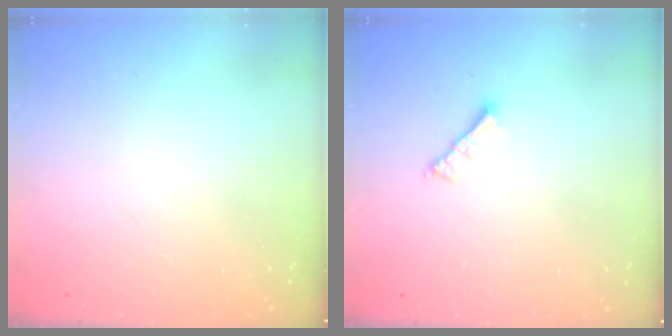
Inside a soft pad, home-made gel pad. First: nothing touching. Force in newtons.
{"total": 2.8, "press": 2.8, "slide": 0.6}